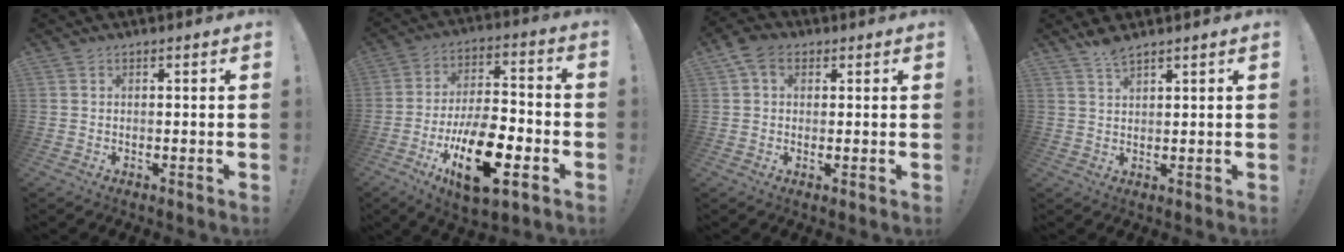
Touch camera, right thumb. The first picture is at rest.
{"total": 19.9, "force": [-8.8, 8.5, 15.7], "torque": [-0.275, 0.046, -0.139]}
{"total": 5.8, "force": [2.1, 4.2, 3.4], "torque": [-0.055, 0.000, 0.044]}
{"total": 3.6, "force": [3.0, 0.5, 1.9], "torque": [-0.031, -0.019, 0.052]}